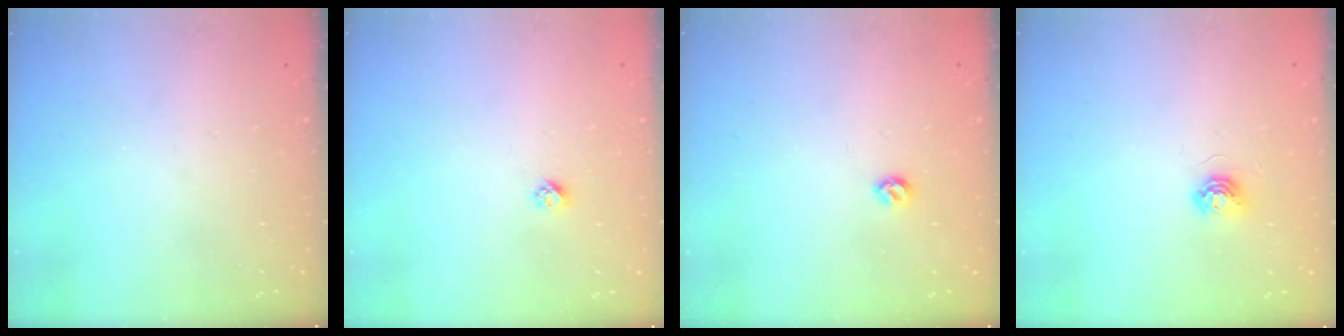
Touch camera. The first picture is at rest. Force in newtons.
{"total": 2.4, "press": 2.4, "slide": 0.2}
{"total": 5.3, "press": 5.3, "slide": 0.7}
{"total": 5.1, "press": 5.1, "slide": 0.5}